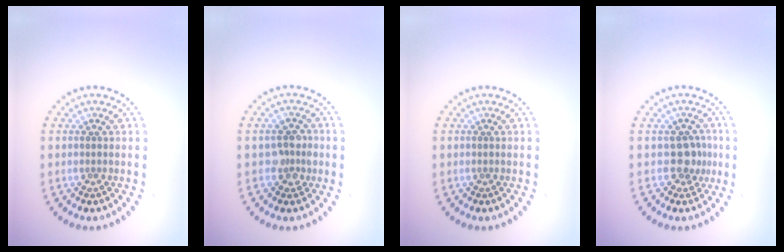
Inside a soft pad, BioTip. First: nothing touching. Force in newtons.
{"total": 2.3, "press": 2.2, "slide": 0.6}
{"total": 0.0}
{"total": 2.1, "press": 1.7, "slide": 1.2}